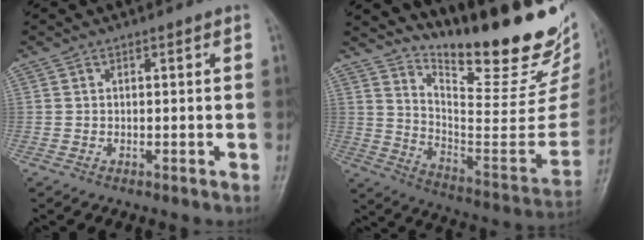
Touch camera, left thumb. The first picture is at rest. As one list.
[{"total": 27.4, "force": [20.9, 7.5, 16.1], "torque": [-0.208, -0.149, 0.306]}]